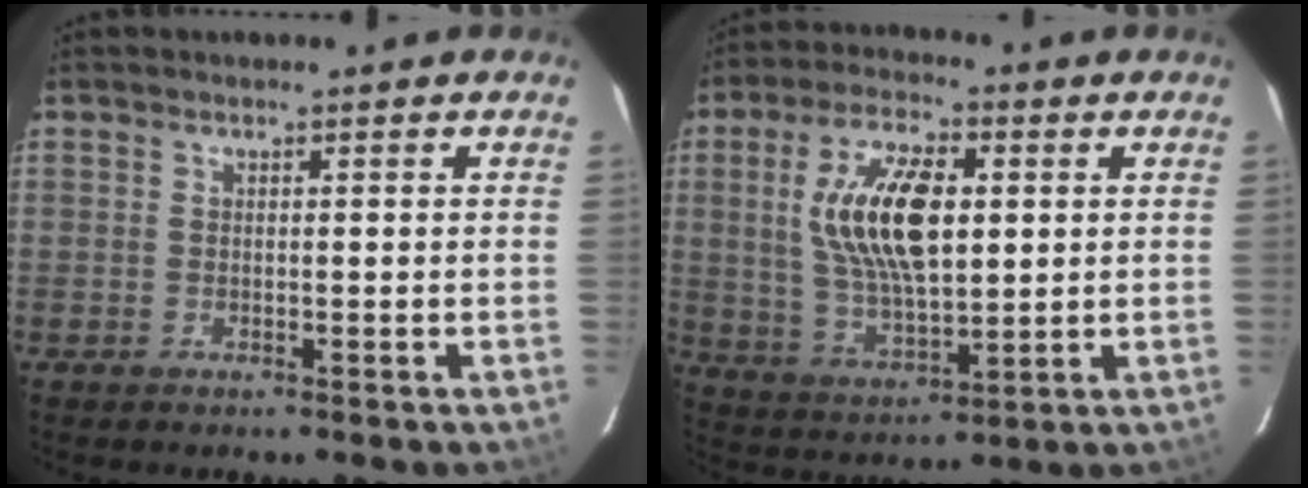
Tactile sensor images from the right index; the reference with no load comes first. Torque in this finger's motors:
{"motor_torque": [1.36, 0.19, 0.62, 0.21]}